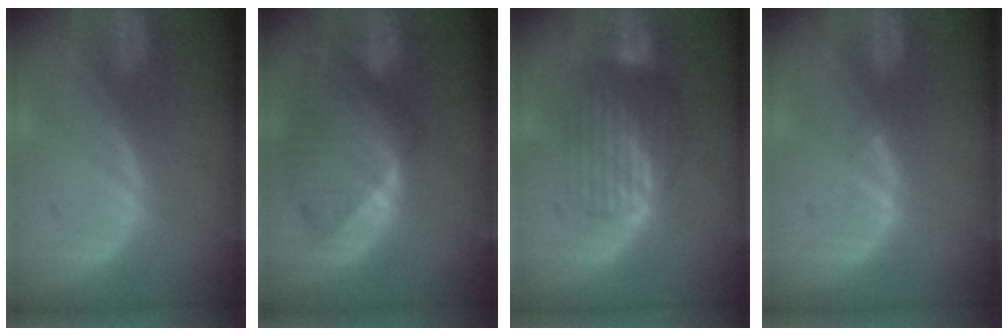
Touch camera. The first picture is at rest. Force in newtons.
{"total": 9.6, "press": 8.5, "slide": 4.5}
{"total": 7.6, "press": 6.9, "slide": 3.2}
{"total": 0.7, "press": 0.5, "slide": 0.4}